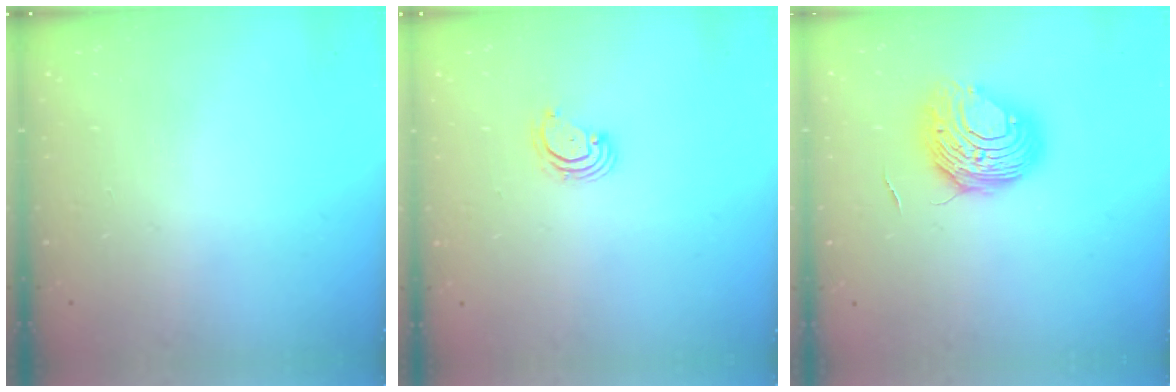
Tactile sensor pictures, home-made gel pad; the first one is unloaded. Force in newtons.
{"total": 3.0, "press": 3.0, "slide": 0.2}
{"total": 9.6, "press": 9.5, "slide": 0.7}